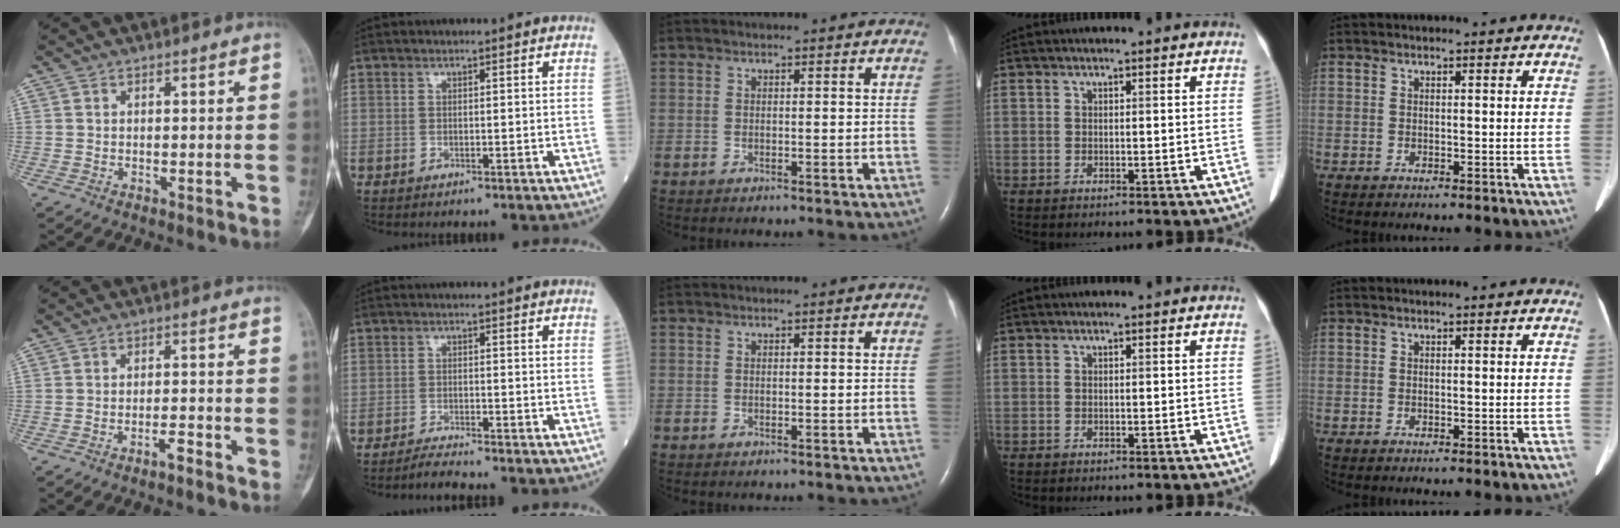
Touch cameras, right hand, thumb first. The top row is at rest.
{"thumb": {"total": 2.1, "force": [-1.6, 0.4, 1.3], "torque": [-0.027, 0.011, -0.029]}, "index": {"total": 3.0, "force": [-2.8, -0.8, 0.6], "torque": [-0.019, -0.014, -0.052]}}